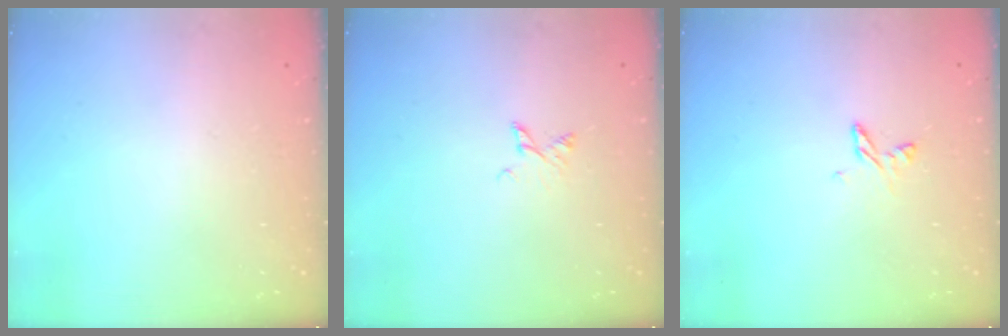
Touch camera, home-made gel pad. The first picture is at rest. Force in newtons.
{"total": 3.1, "press": 3.1, "slide": 0.2}
{"total": 5.1, "press": 5.1, "slide": 0.4}